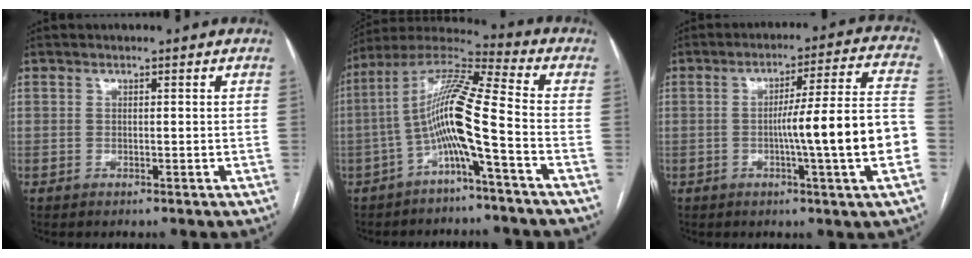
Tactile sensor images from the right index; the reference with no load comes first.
{"total": 11.6, "force": [-3.5, -0.4, 11.0], "torque": [-0.214, 0.026, -0.074]}
{"total": 14.5, "force": [-3.0, -0.9, 14.2], "torque": [-0.207, 0.013, -0.048]}